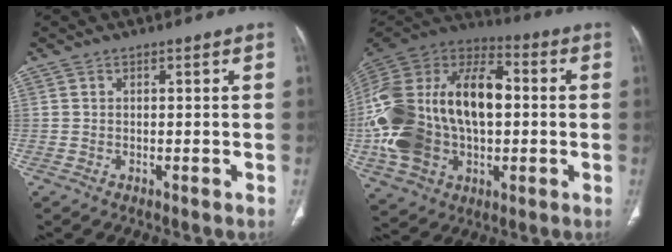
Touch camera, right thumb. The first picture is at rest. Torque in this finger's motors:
{"motor_torque": [2.53, 2.47, 2.76, -0.01, 0.36]}